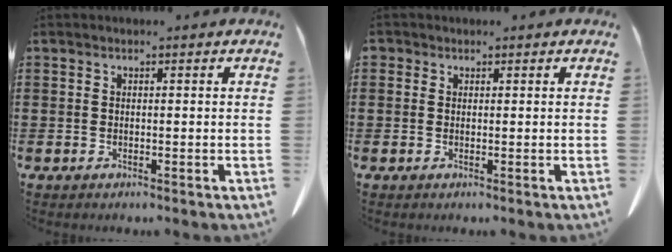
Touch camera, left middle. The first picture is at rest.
{"total": 0.7, "force": [0.2, 0.7, 0.1], "torque": [-0.005, 0.006, 0.002]}